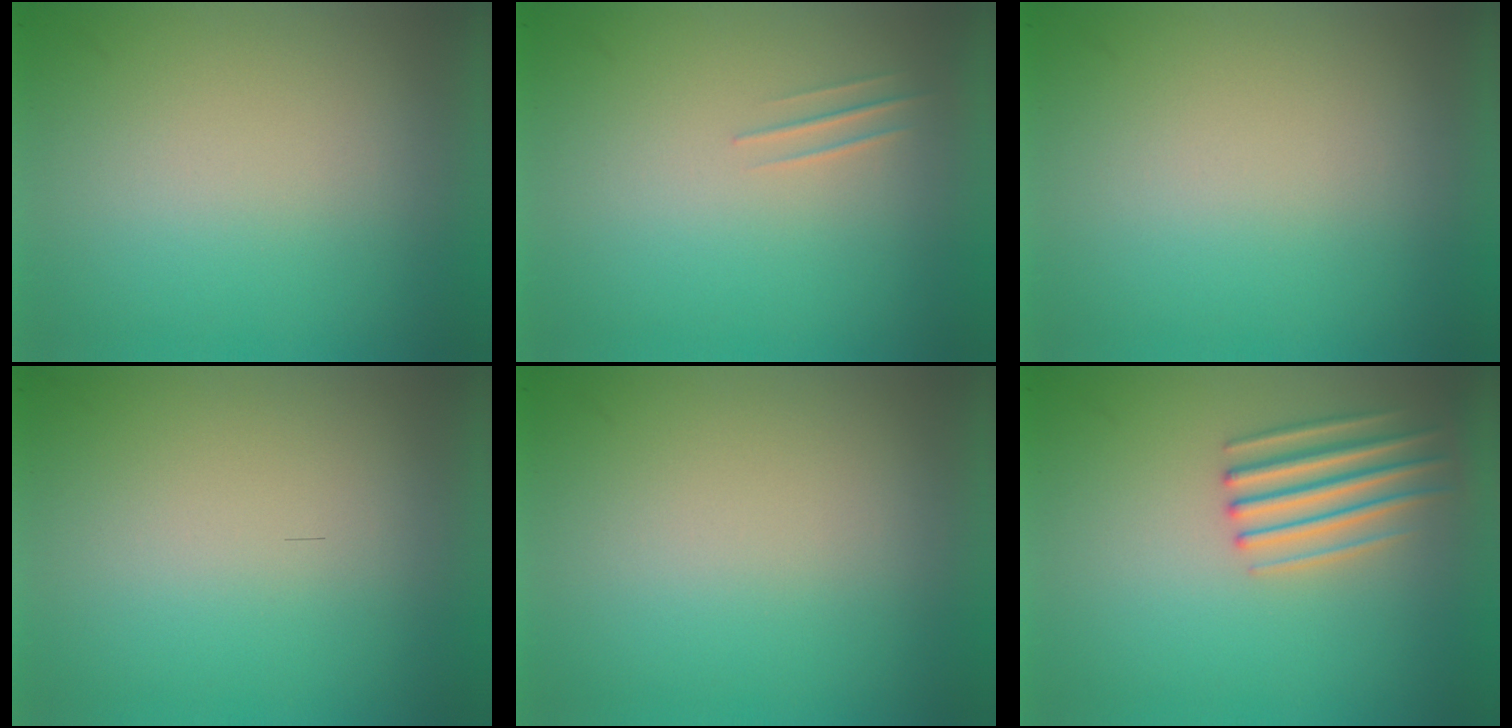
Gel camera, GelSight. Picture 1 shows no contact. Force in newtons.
{"total": 1.0}
{"total": 1.5}
{"total": 0.0}
{"total": 0.0}
{"total": 1.6}